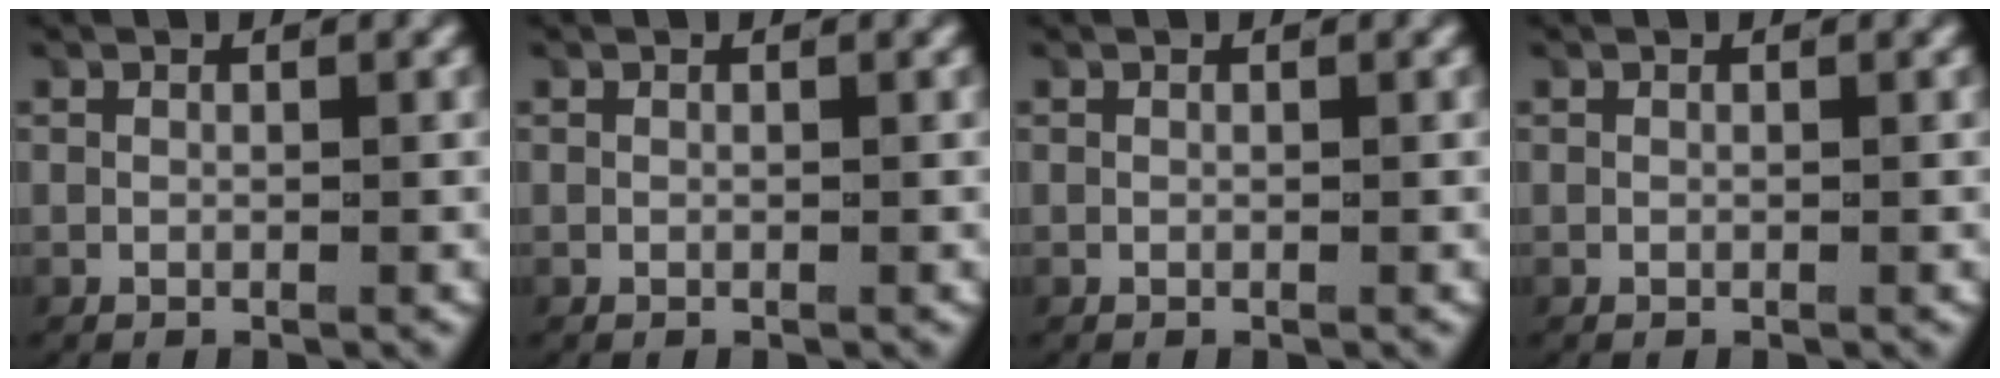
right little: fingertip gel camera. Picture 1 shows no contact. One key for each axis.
{"total": 0.0}
{"total": 0.0}
{"total": 0.0}